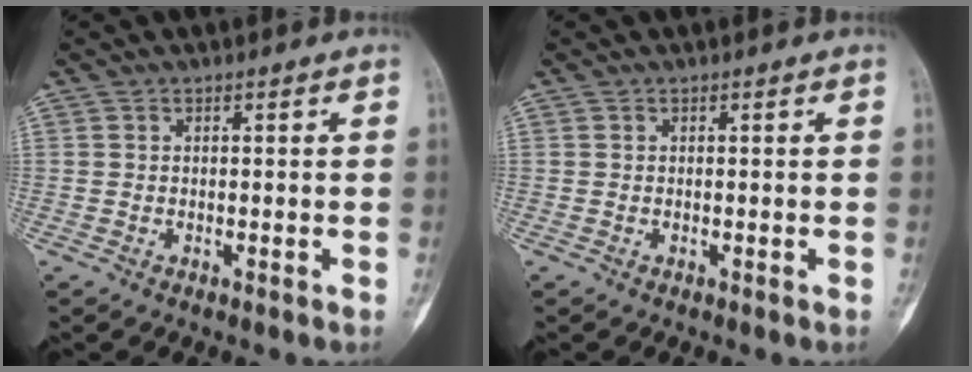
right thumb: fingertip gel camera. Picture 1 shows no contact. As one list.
[{"total": 0.0}]